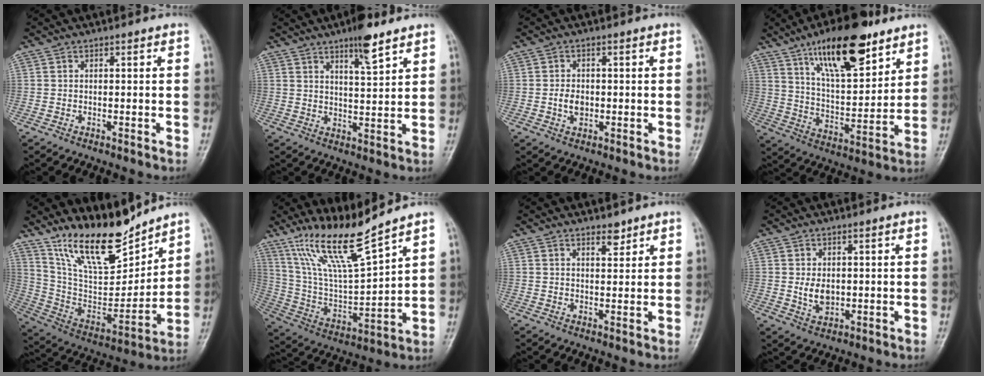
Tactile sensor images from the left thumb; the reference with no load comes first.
{"total": 7.0, "force": [4.9, 1.5, 4.8], "torque": [-0.067, -0.032, 0.076]}
{"total": 3.2, "force": [-0.4, 2.3, 2.2], "torque": [-0.035, 0.004, -0.008]}
{"total": 19.2, "force": [11.7, 7.0, 13.5], "torque": [-0.183, -0.058, 0.203]}
{"total": 18.4, "force": [14.8, 5.9, 9.2], "torque": [-0.115, -0.095, 0.279]}
{"total": 14.7, "force": [11.7, 1.0, 8.9], "torque": [-0.160, -0.069, 0.236]}
{"total": 2.5, "force": [1.9, 1.0, 1.2], "torque": [-0.010, -0.013, 0.031]}
{"total": 4.2, "force": [0.3, 2.8, 3.2], "torque": [-0.046, -0.009, 0.012]}